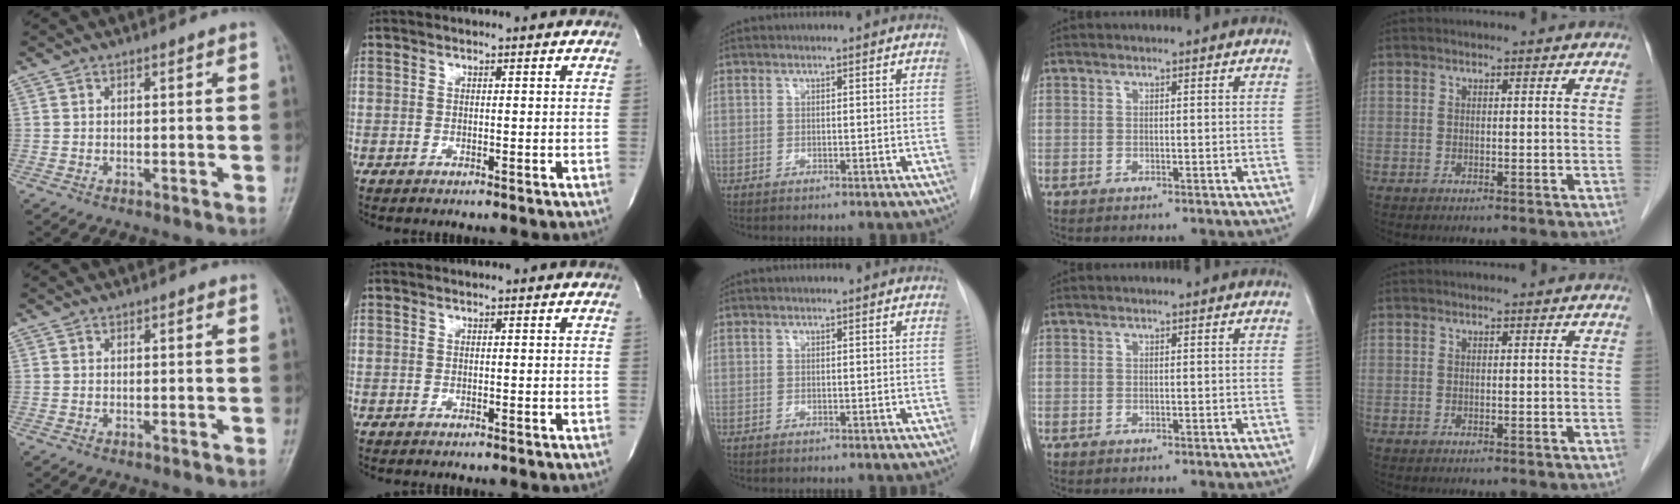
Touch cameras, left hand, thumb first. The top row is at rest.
{}